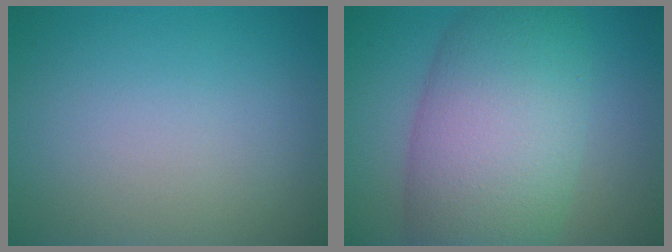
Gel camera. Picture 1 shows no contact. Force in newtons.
{"total": 11.0, "press": 11.0, "slide": 0.4}